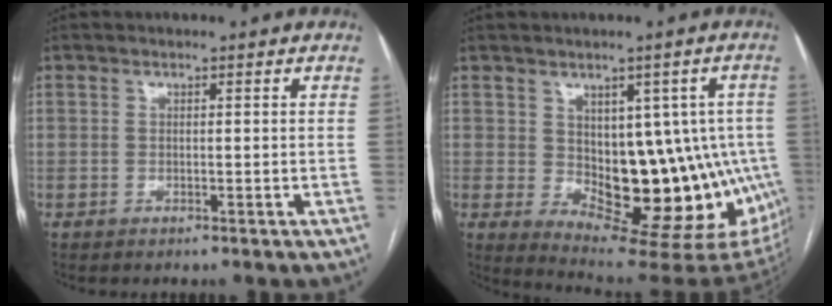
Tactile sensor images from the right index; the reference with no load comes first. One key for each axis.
{"total": 17.4, "fx": -1.6, "fy": 8.7, "fz": 15.0, "tx": -0.142, "ty": 0.012, "tz": 0.003}